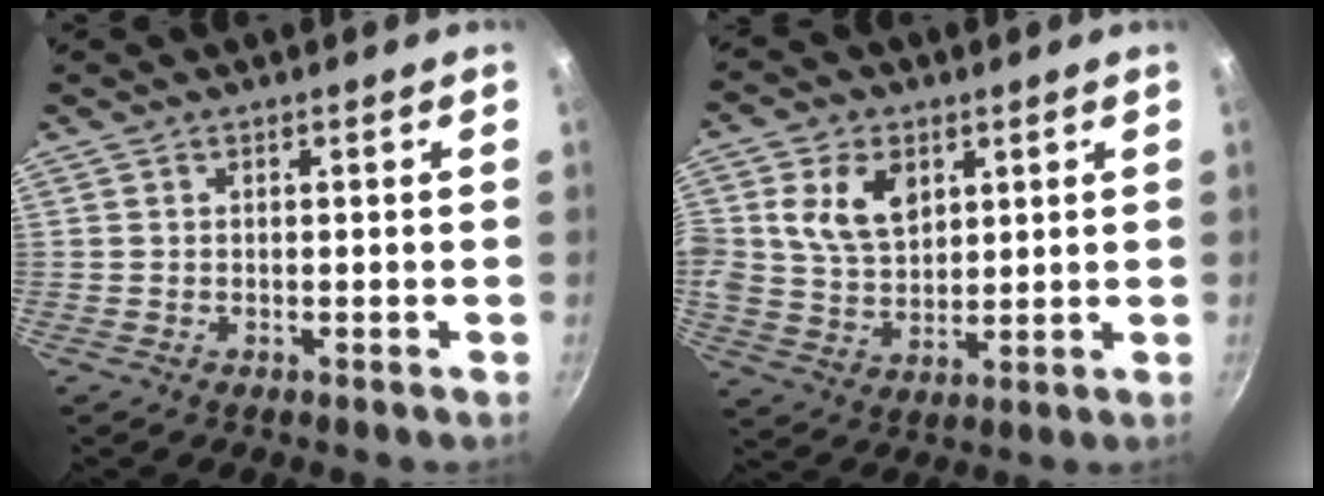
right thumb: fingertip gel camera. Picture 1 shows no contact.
{"total": 10.6, "force": [3.5, 7.5, 6.6], "torque": [-0.104, -0.015, 0.064]}